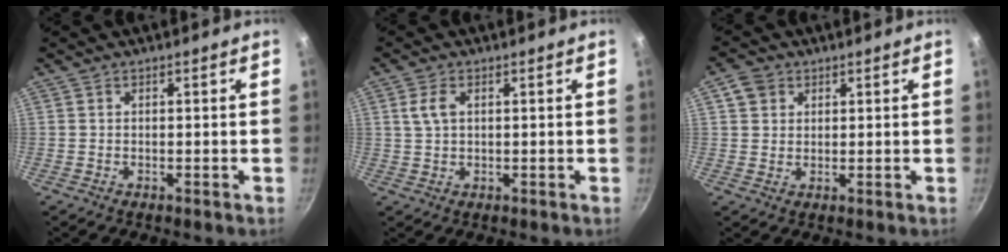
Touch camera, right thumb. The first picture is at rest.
{"total": 3.7, "force": [1.1, 2.2, 2.8], "torque": [-0.052, 0.003, 0.020]}
{"total": 4.1, "force": [1.7, 3.4, 1.5], "torque": [-0.011, 0.000, 0.027]}